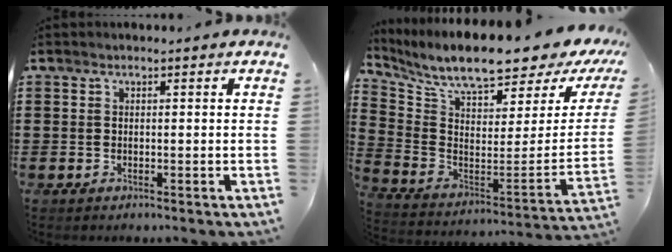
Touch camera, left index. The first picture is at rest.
{"total": 8.9, "force": [7.2, 1.2, 5.1], "torque": [-0.121, -0.059, 0.123]}